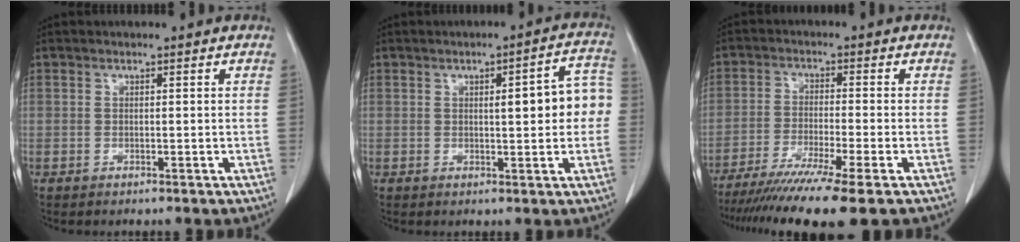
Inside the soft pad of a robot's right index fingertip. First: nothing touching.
{"total": 8.0, "force": [0.5, 1.9, 7.7], "torque": [-0.095, 0.025, 0.005]}
{"total": 12.7, "force": [-9.7, -1.2, 8.1], "torque": [-0.134, -0.038, -0.154]}